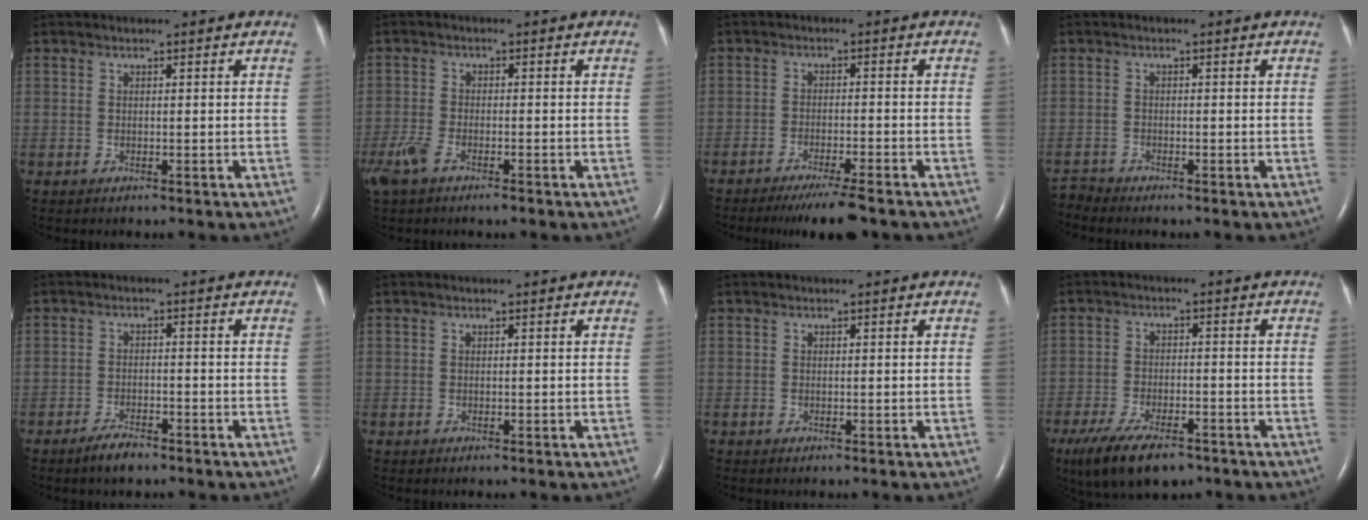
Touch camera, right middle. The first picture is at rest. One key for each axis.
{"total": 4.4, "fx": -3.0, "fy": 1.4, "fz": 2.9, "tx": -0.070, "ty": -0.008, "tz": -0.055}
{"total": 7.4, "fx": -5.9, "fy": 0.0, "fz": 4.3, "tx": -0.066, "ty": -0.018, "tz": -0.096}
{"total": 1.6, "fx": -1.4, "fy": -0.5, "fz": -0.5, "tx": 0.006, "ty": -0.014, "tz": -0.028}
{"total": 3.3, "fx": -2.7, "fy": 0.8, "fz": 1.8, "tx": -0.044, "ty": -0.004, "tz": -0.046}
{"total": 0.0}
{"total": 0.0}
{"total": 10.6, "fx": -7.5, "fy": 3.7, "fz": 6.5, "tx": -0.121, "ty": -0.014, "tz": -0.122}